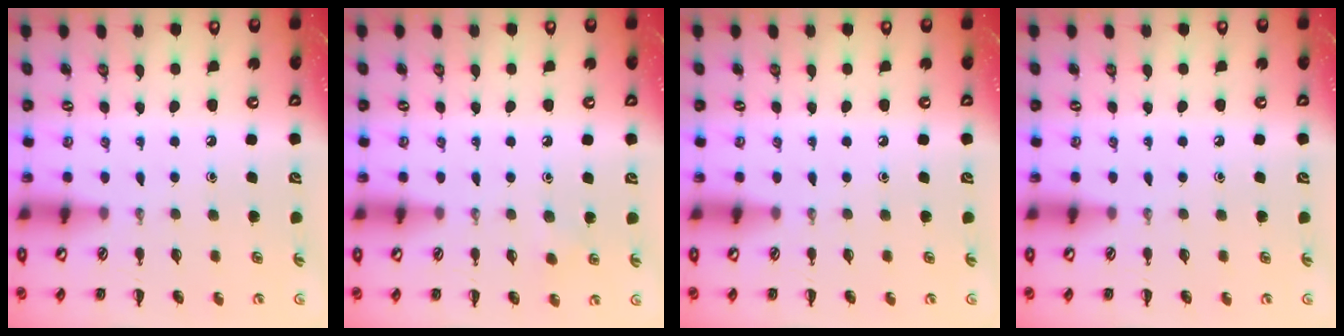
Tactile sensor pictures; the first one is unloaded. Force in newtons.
{"total": 3.9, "press": 3.7, "slide": 1.0}
{"total": 0.0}
{"total": 0.0}